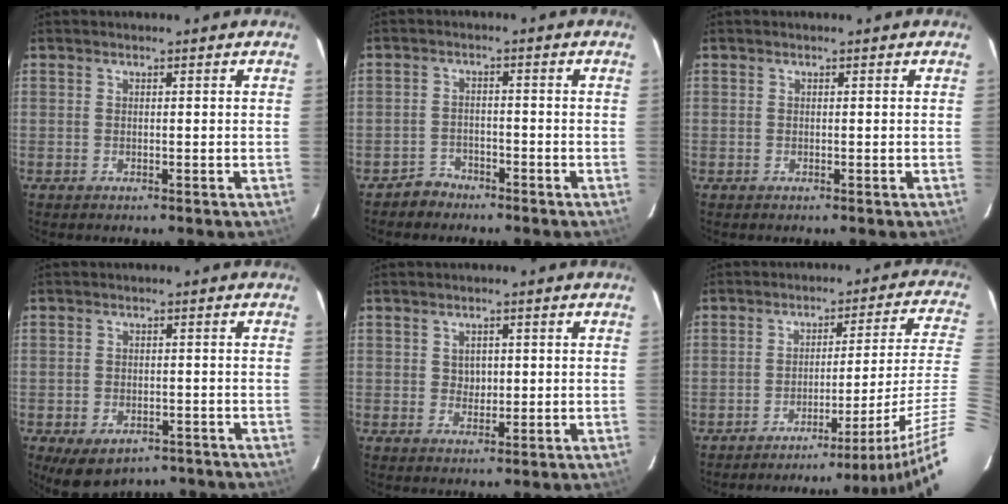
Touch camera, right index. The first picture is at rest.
{"total": 3.3, "force": [-2.7, 2.0, -0.2], "torque": [-0.004, 0.012, -0.048]}
{"total": 0.0}
{"total": 9.0, "force": [-6.0, 5.1, 4.3], "torque": [-0.088, -0.011, -0.074]}
{"total": 2.5, "force": [0.4, 2.2, 1.1], "torque": [-0.015, 0.005, 0.009]}
{"total": 17.2, "force": [-11.6, -1.7, 12.6], "torque": [-0.155, -0.027, -0.154]}